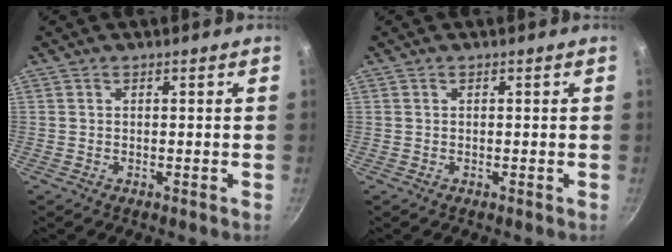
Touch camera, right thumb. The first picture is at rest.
{"total": 0.0}